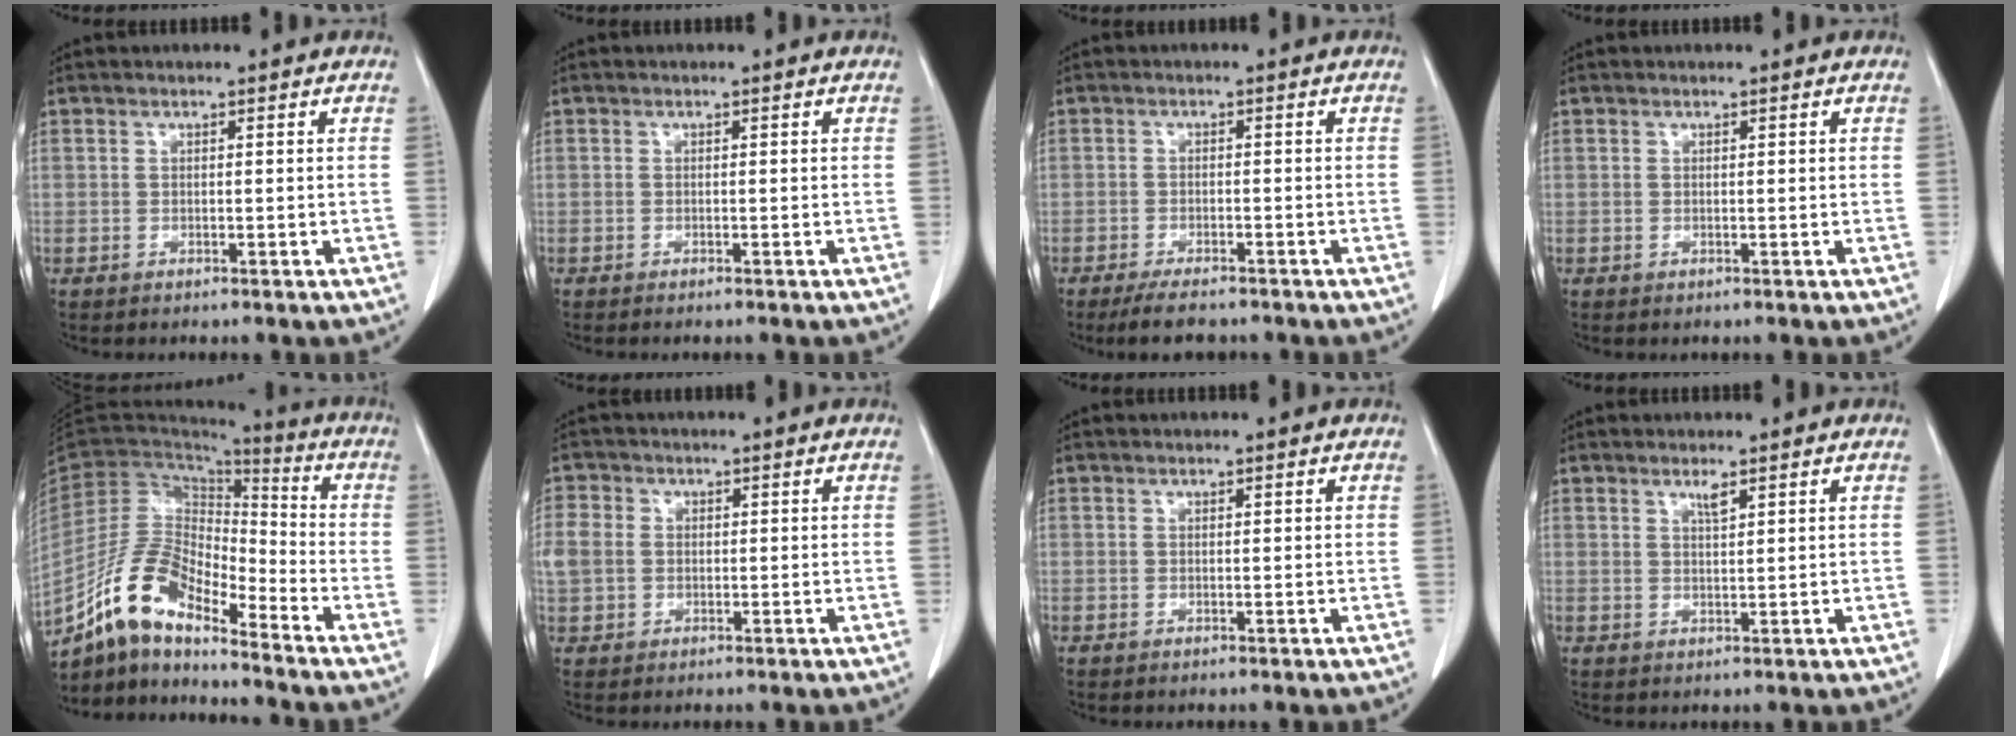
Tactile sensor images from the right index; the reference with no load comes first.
{"total": 0.0}
{"total": 4.2, "force": [-3.5, 1.4, 1.9], "torque": [-0.032, -0.005, -0.055]}
{"total": 0.0}
{"total": 12.0, "force": [-9.8, 3.7, 5.9], "torque": [-0.123, 0.030, -0.186]}
{"total": 5.9, "force": [0.5, 5.1, 2.8], "torque": [-0.084, 0.015, 0.014]}
{"total": 0.0}
{"total": 1.6, "force": [1.2, 0.1, 1.1], "torque": [-0.021, -0.003, 0.024]}